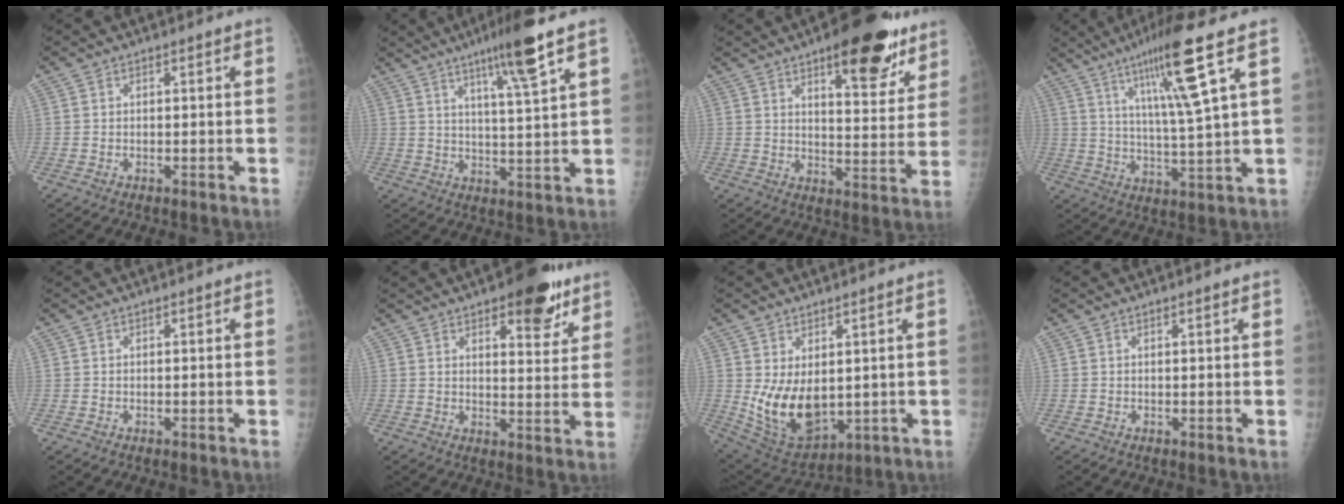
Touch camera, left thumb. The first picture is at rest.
{"total": 10.6, "force": [6.4, -0.1, 8.5], "torque": [-0.141, -0.031, 0.107]}
{"total": 16.8, "force": [10.3, 6.1, 11.8], "torque": [-0.115, -0.051, 0.146]}
{"total": 14.6, "force": [7.2, -0.1, 12.7], "torque": [-0.219, -0.030, 0.126]}
{"total": 0.0}
{"total": 11.3, "force": [6.9, 4.4, 7.9], "torque": [-0.069, -0.033, 0.090]}
{"total": 11.9, "force": [1.0, 7.0, 9.6], "torque": [-0.145, -0.027, 0.045]}
{"total": 0.7, "force": [0.5, 0.0, 0.6], "torque": [-0.008, 0.000, 0.008]}